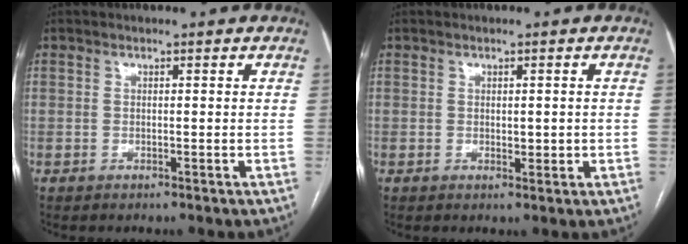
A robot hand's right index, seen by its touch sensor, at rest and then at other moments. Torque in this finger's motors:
{"motor_torque": [-0.12, 0.07, 0.02, 0.00]}